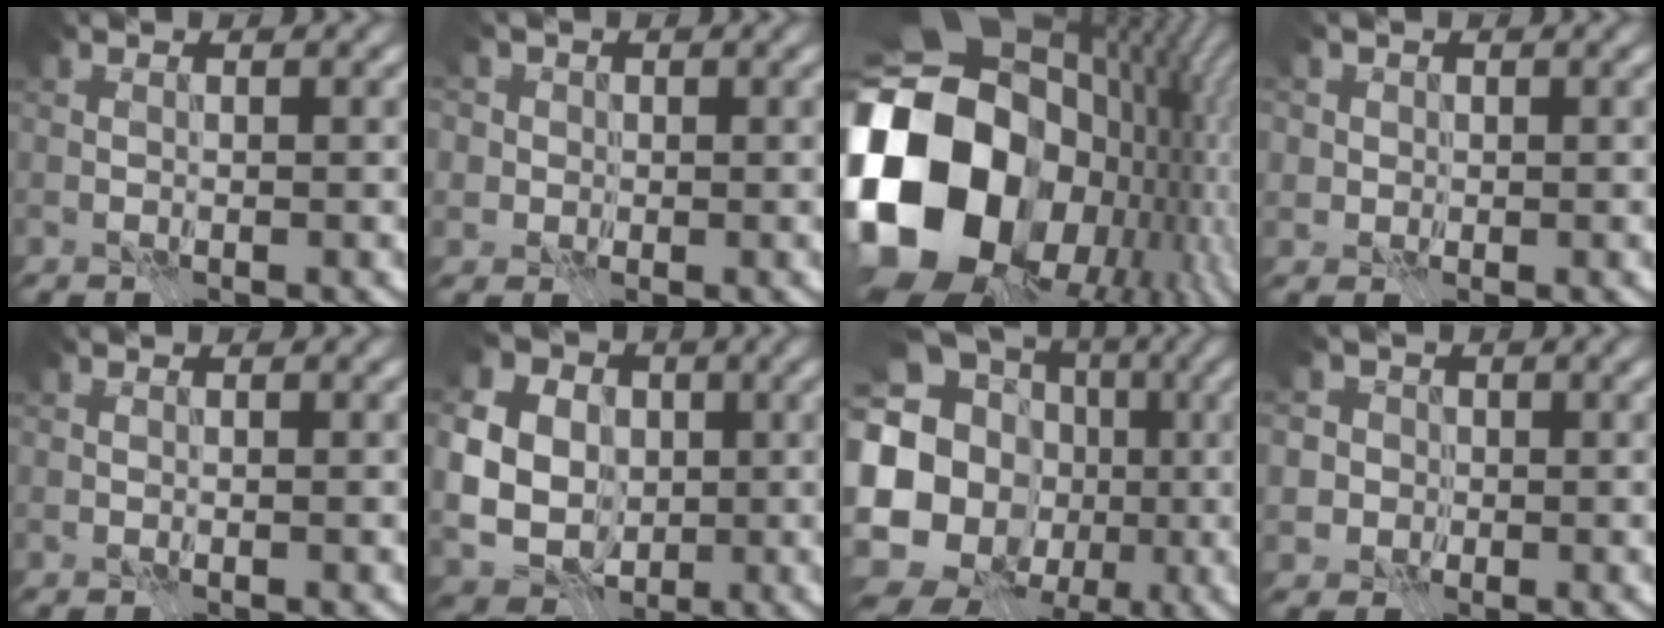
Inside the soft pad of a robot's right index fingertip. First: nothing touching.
{"total": 3.9, "force": [1.3, 3.5, 1.1], "torque": [-0.011, 0.017, 0.003]}
{"total": 21.9, "force": [-2.1, 17.3, 13.4], "torque": [-0.296, -0.041, -0.006]}
{"total": 2.0, "force": [0.7, 1.8, 0.4], "torque": [0.002, 0.003, 0.017]}
{"total": 0.0}
{"total": 13.9, "force": [1.1, 12.5, 5.9], "torque": [-0.149, 0.011, 0.009]}
{"total": 19.0, "force": [-2.3, 16.7, 8.8], "torque": [-0.193, -0.004, -0.067]}
{"total": 4.3, "force": [0.5, 4.2, 1.0], "torque": [-0.003, 0.024, -0.014]}